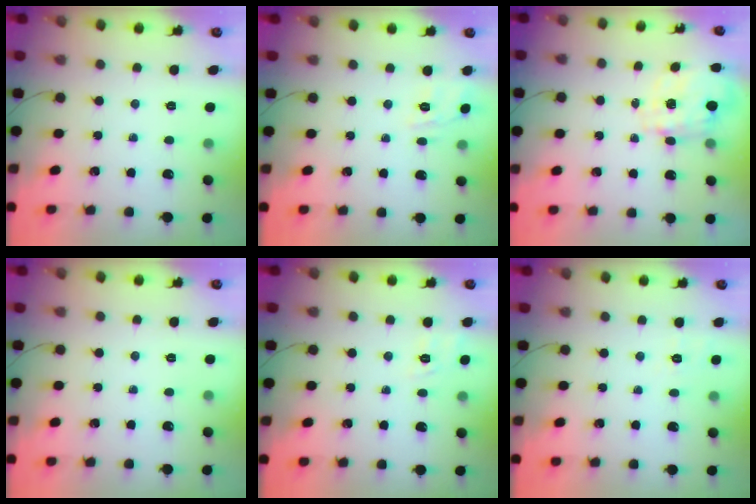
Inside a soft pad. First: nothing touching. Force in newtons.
{"total": 4.6, "press": 4.2, "slide": 1.9}
{"total": 2.8, "press": 2.6, "slide": 1.0}
{"total": 0.0}
{"total": 4.1, "press": 3.6, "slide": 2.0}
{"total": 2.0, "press": 0.4, "slide": 1.9}